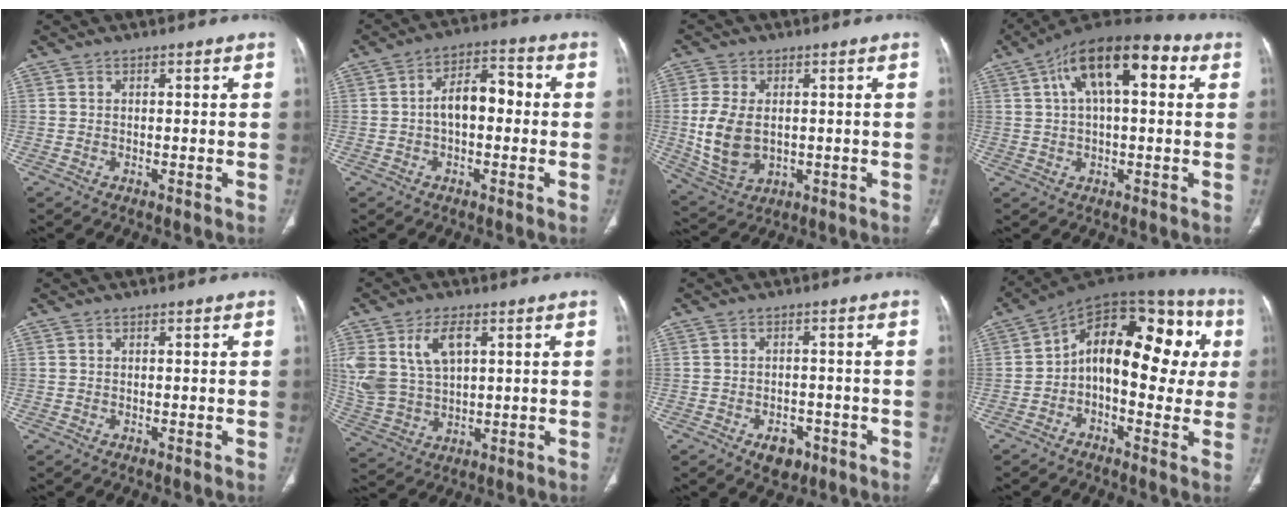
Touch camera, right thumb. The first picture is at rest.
{"total": 8.3, "force": [-0.3, 4.8, 6.8], "torque": [-0.098, 0.034, -0.013]}
{"total": 10.5, "force": [0.0, 7.0, 7.9], "torque": [-0.157, -0.008, 0.015]}
{"total": 16.6, "force": [5.3, 7.4, 13.8], "torque": [-0.208, 0.029, 0.077]}
{"total": 0.0}
{"total": 12.3, "force": [4.4, 7.3, 8.9], "torque": [-0.186, -0.007, 0.100]}
{"total": 3.5, "force": [-1.7, 2.4, 1.9], "torque": [-0.015, 0.005, -0.016]}
{"total": 21.0, "force": [1.5, 11.4, 17.6], "torque": [-0.211, 0.048, 0.009]}